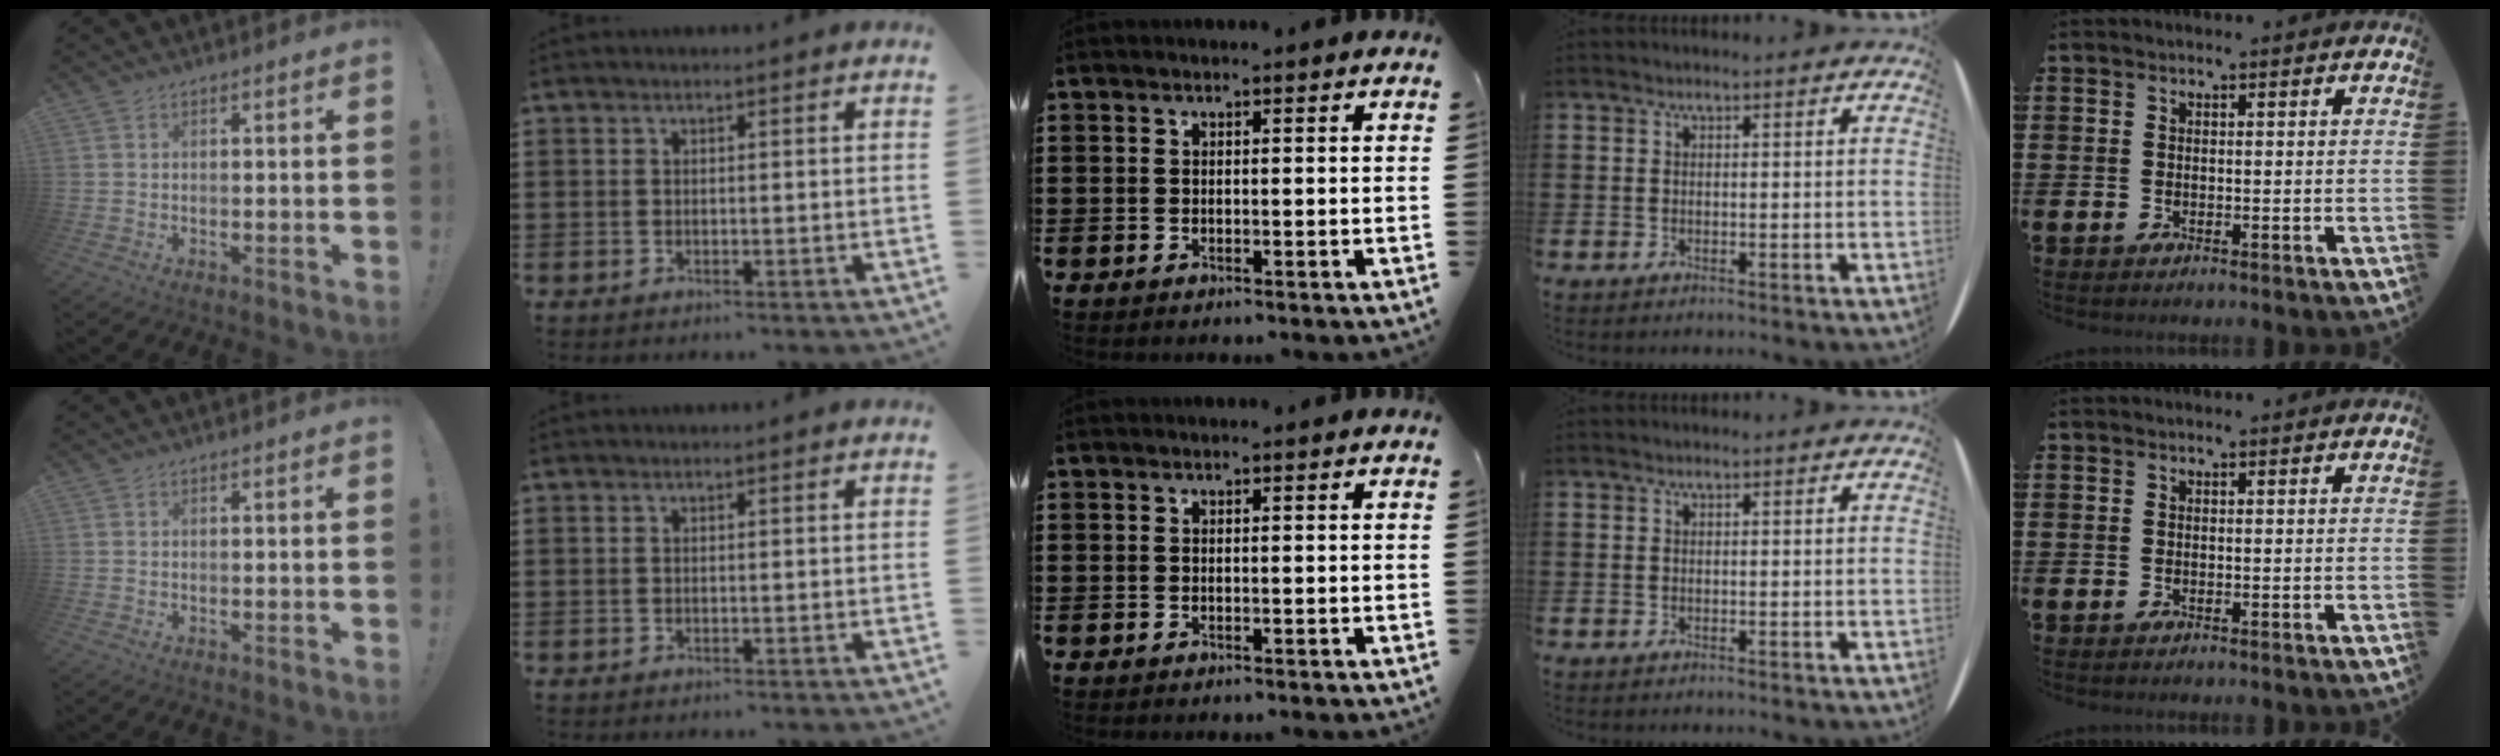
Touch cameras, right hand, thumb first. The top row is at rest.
{}